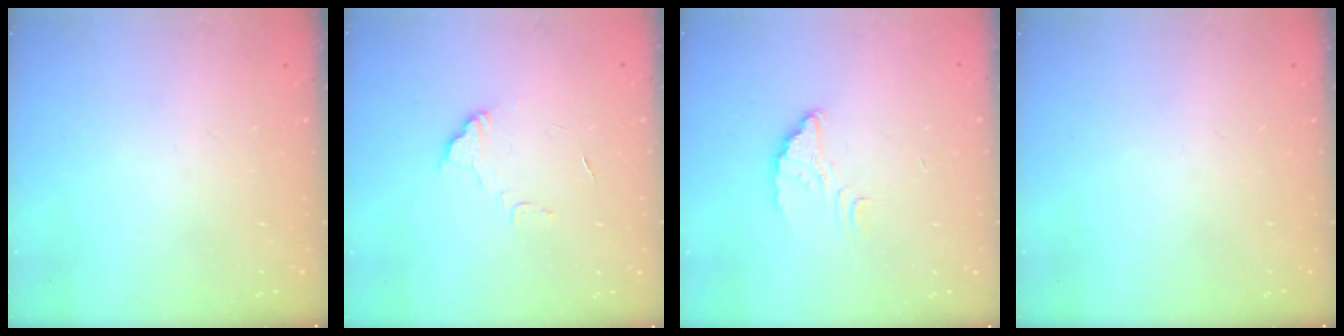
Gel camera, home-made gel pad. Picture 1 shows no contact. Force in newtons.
{"total": 6.2, "press": 6.2, "slide": 0.5}
{"total": 2.4, "press": 2.4, "slide": 0.1}
{"total": 0.0}